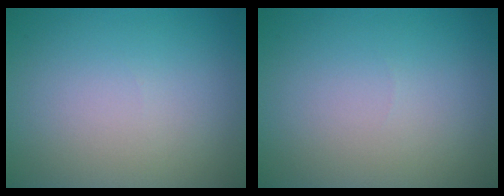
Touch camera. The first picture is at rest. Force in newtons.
{"total": 0.0}